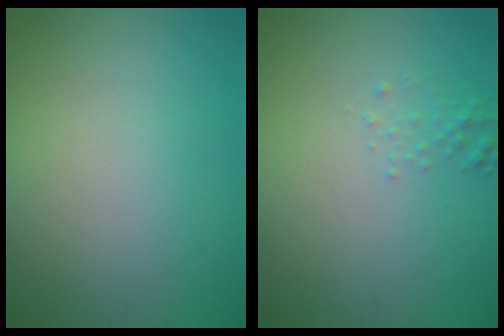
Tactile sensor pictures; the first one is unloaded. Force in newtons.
{"total": 0.8, "press": 0.8, "slide": 0.1}